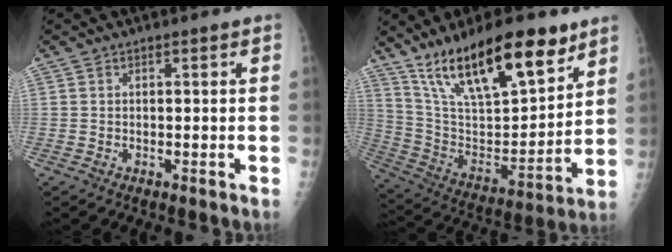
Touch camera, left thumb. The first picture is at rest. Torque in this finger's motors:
{"motor_torque": [2.12, 1.98, 1.37, -1.39, 0.26]}